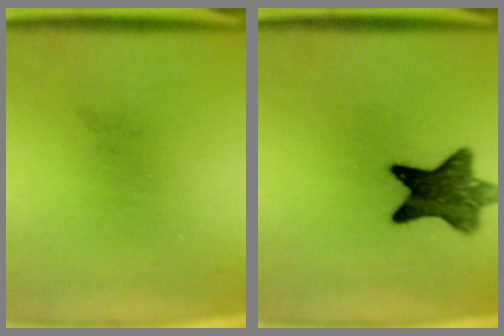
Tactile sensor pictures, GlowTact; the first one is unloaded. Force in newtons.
{"total": 9.5}